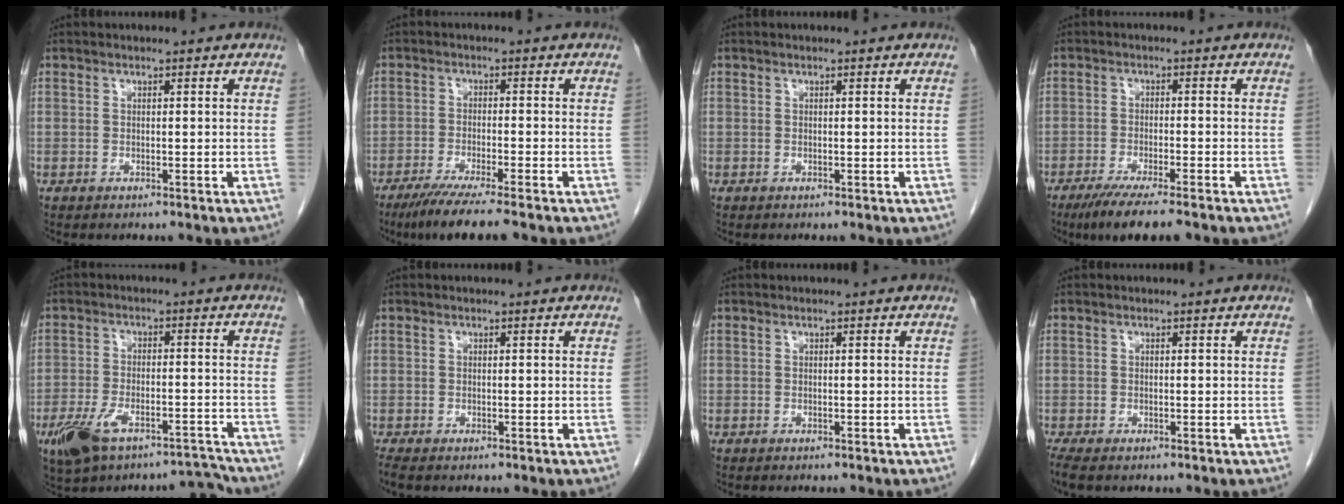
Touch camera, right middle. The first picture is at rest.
{"total": 7.3, "force": [-5.6, -0.4, 4.7], "torque": [-0.075, -0.020, -0.093]}
{"total": 0.0}
{"total": 7.6, "force": [-5.8, 0.3, 4.9], "torque": [-0.079, -0.019, -0.094]}
{"total": 9.4, "force": [-7.6, 2.9, 4.8], "torque": [-0.083, 0.022, -0.127]}
{"total": 1.8, "force": [-1.5, 0.5, 0.9], "torque": [-0.019, -0.007, -0.024]}
{"total": 1.4, "force": [-1.2, 0.3, 0.6], "torque": [-0.011, -0.002, -0.013]}
{"total": 3.1, "force": [-2.4, 1.0, 1.7], "torque": [-0.036, -0.011, -0.038]}